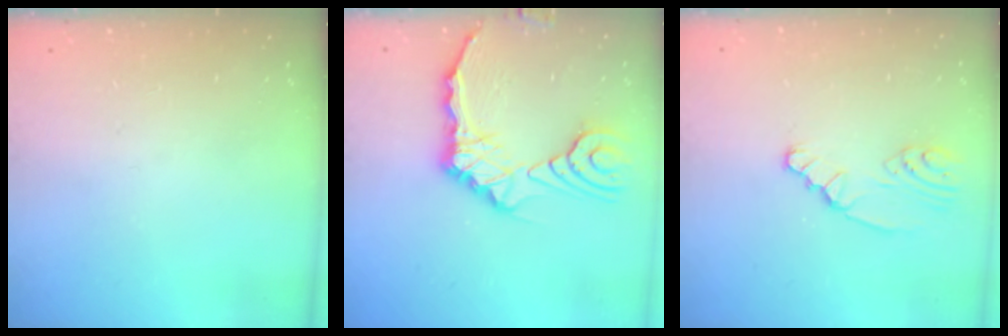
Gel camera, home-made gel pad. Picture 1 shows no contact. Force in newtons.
{"total": 12.9, "press": 12.8, "slide": 2.1}
{"total": 2.4, "press": 2.4, "slide": 0.1}